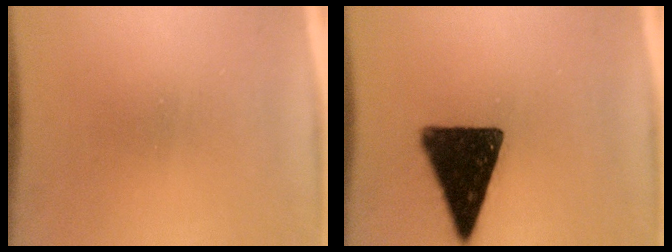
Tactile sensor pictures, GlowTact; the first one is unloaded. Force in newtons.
{"total": 15.6}